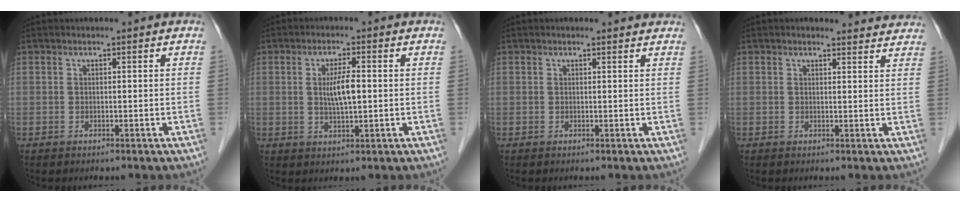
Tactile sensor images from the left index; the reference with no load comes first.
{"total": 4.5, "force": [0.1, 0.8, 4.4], "torque": [-0.083, -0.001, 0.002]}
{"total": 2.2, "force": [2.0, 0.4, 0.6], "torque": [-0.013, 0.004, 0.013]}
{"total": 5.3, "force": [5.2, 1.0, 0.6], "torque": [0.003, -0.005, 0.037]}